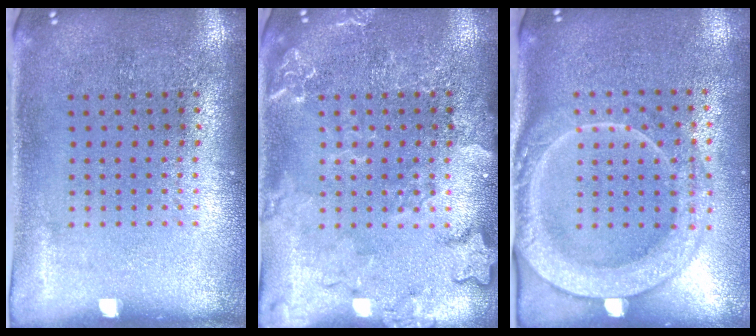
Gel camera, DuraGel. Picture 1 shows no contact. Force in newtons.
{"total": 3.1, "press": 3.0, "slide": 0.4}
{"total": 2.3, "press": 2.2, "slide": 0.9}